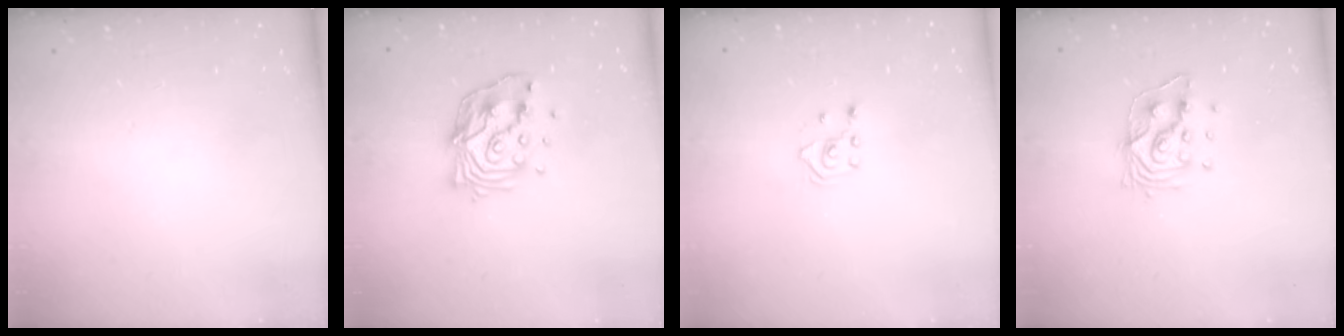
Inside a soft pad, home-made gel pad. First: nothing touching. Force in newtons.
{"total": 13.1, "press": 13.1, "slide": 1.2}
{"total": 2.0, "press": 1.8, "slide": 0.9}
{"total": 10.3, "press": 10.3, "slide": 0.7}